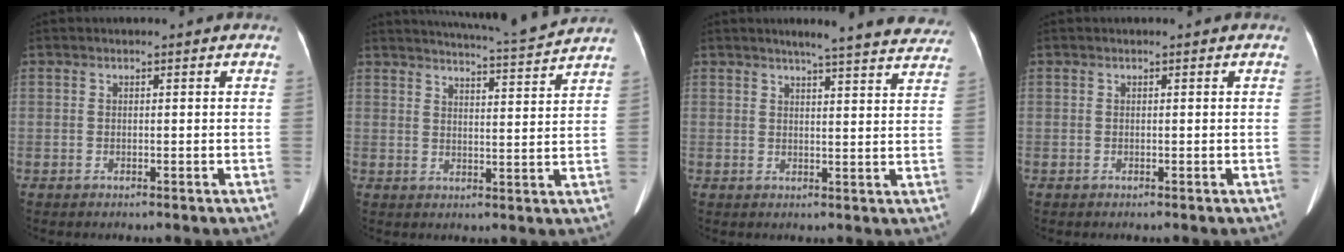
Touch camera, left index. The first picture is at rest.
{"total": 10.3, "force": [9.9, -1.6, 2.6], "torque": [-0.049, -0.016, 0.132]}
{"total": 15.8, "force": [14.3, 1.6, 6.6], "torque": [-0.069, -0.016, 0.157]}
{"total": 0.0}